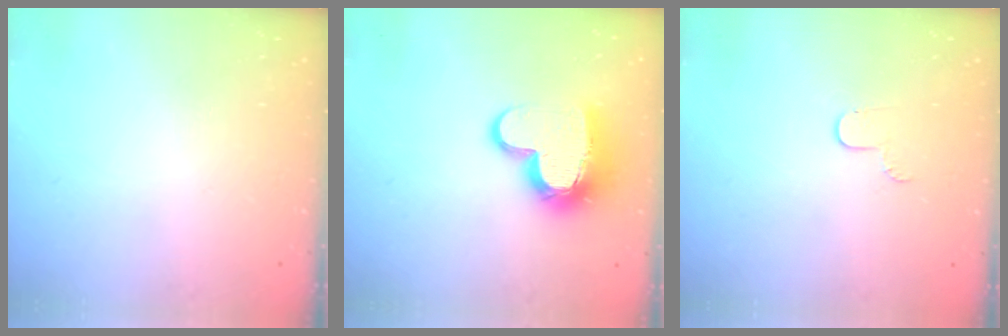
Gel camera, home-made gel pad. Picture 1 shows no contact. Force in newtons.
{"total": 12.7, "press": 12.7, "slide": 1.4}
{"total": 3.8, "press": 3.8, "slide": 0.4}